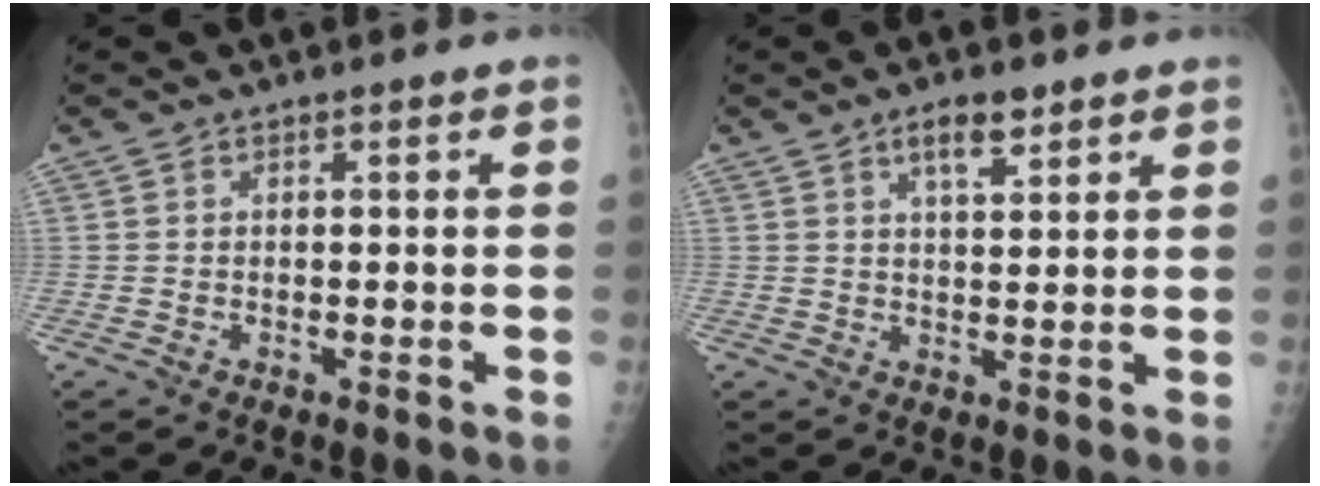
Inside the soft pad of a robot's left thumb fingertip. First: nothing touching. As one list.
[{"total": 5.0, "force": [3.1, 1.9, 3.3], "torque": [-0.038, -0.017, 0.053]}]